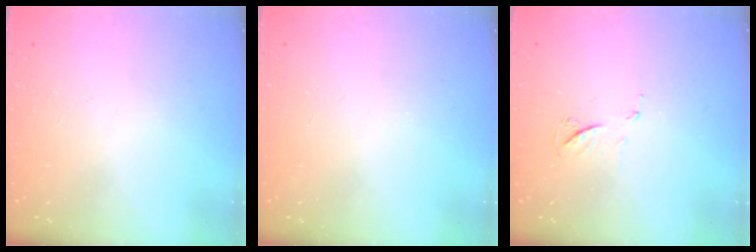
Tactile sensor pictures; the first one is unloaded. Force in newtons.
{"total": 0.0}
{"total": 6.0, "press": 6.0, "slide": 0.7}